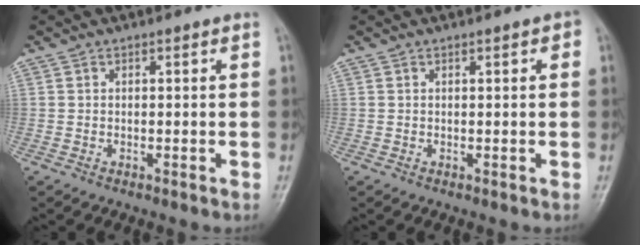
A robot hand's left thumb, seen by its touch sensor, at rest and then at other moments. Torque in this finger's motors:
{"motor_torque": [-0.45, 0.14, -0.22, 0.00, 0.00]}